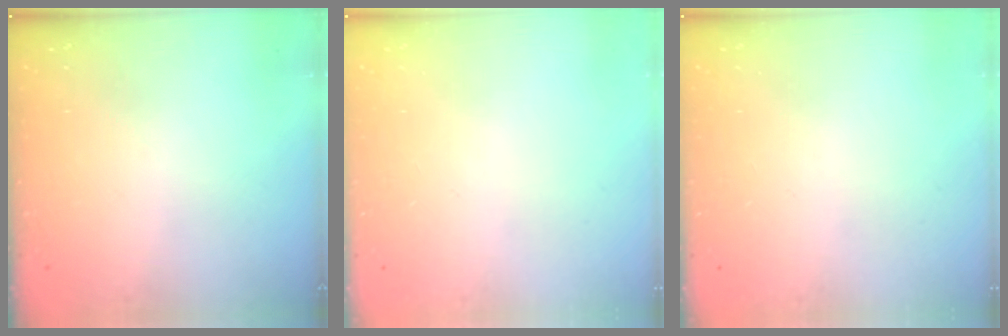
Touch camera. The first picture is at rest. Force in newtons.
{"total": 0.0}
{"total": 0.0}